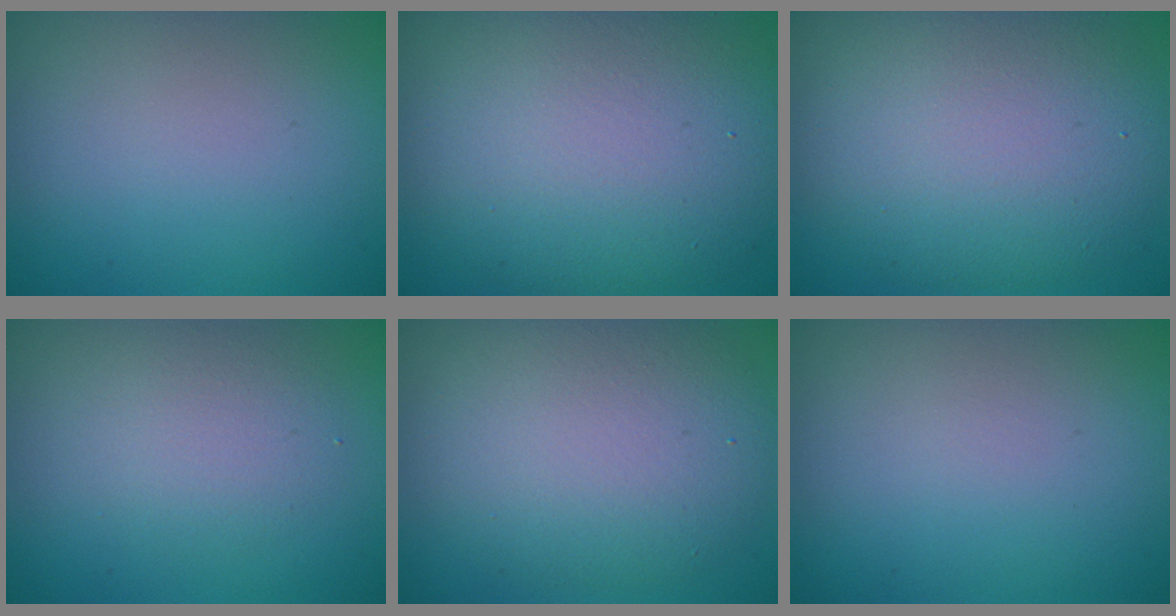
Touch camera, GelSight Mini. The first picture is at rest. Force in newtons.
{"total": 12.3, "press": 12.3, "slide": 0.8}
{"total": 9.4, "press": 9.4, "slide": 0.9}
{"total": 2.6, "press": 2.6, "slide": 0.2}
{"total": 7.3, "press": 7.3, "slide": 0.6}
{"total": 0.0}